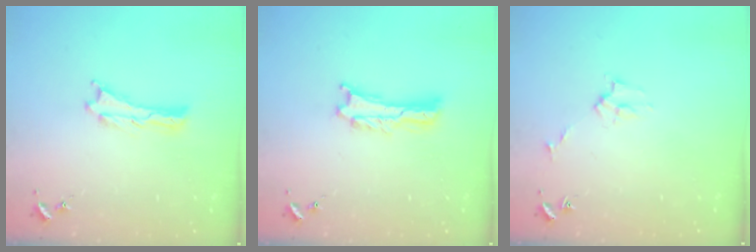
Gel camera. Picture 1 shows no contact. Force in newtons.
{"total": 0.8, "press": 0.8, "slide": 0.2}
{"total": 2.7, "press": 2.7, "slide": 0.3}